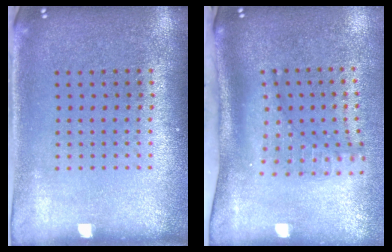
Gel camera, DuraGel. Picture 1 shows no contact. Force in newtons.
{"total": 2.0, "press": 1.5, "slide": 1.3}